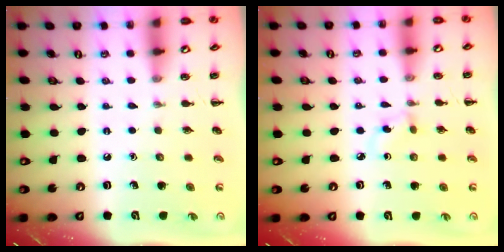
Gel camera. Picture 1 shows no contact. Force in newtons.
{"total": 2.6, "press": 2.3, "slide": 1.1}